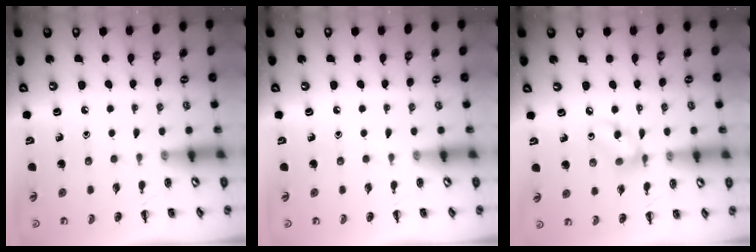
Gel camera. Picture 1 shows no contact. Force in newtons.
{"total": 0.0}
{"total": 7.5, "press": 7.5, "slide": 0.9}